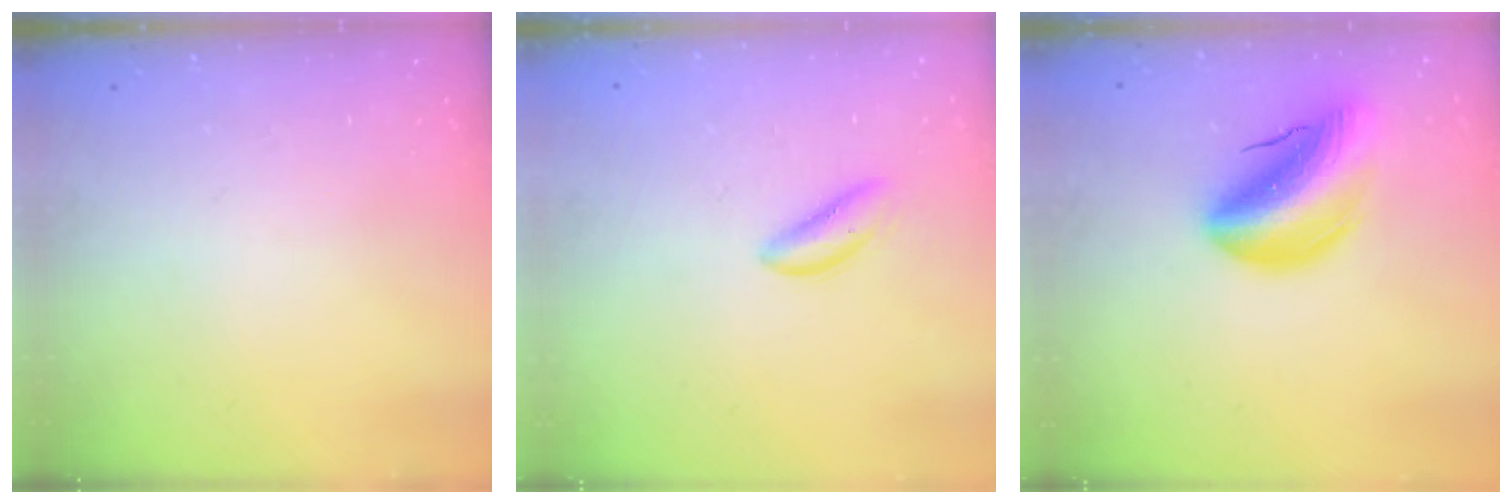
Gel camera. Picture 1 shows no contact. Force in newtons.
{"total": 2.2, "press": 2.2, "slide": 0.4}
{"total": 15.3, "press": 14.8, "slide": 3.8}